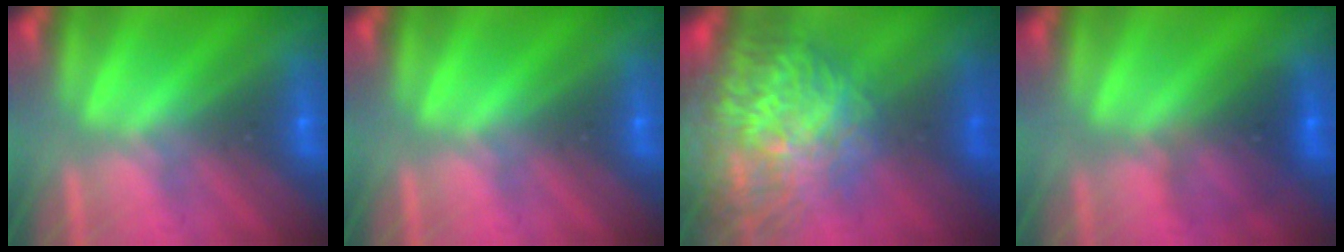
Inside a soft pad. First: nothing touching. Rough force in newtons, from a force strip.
{"total": 0.0}
{"total": 7.2}
{"total": 3.0}